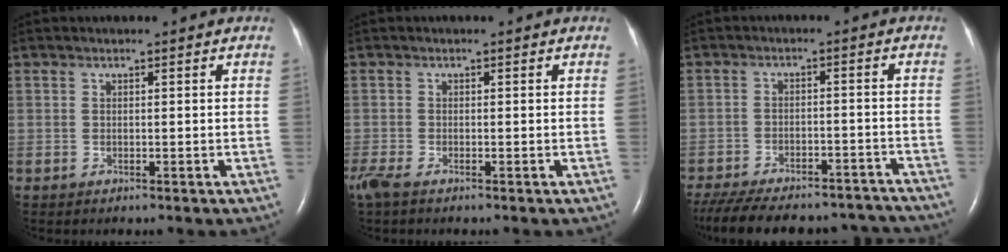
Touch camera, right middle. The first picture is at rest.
{"total": 3.1, "force": [-2.2, 0.9, 2.0], "torque": [-0.055, -0.012, -0.045]}
{"total": 22.3, "force": [-19.8, 6.6, 8.0], "torque": [-0.175, -0.016, -0.262]}